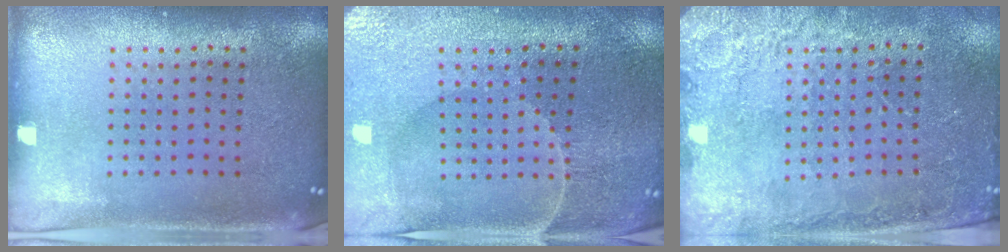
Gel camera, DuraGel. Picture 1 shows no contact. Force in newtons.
{"total": 1.3, "press": 1.2, "slide": 0.3}
{"total": 2.6, "press": 2.5, "slide": 0.5}